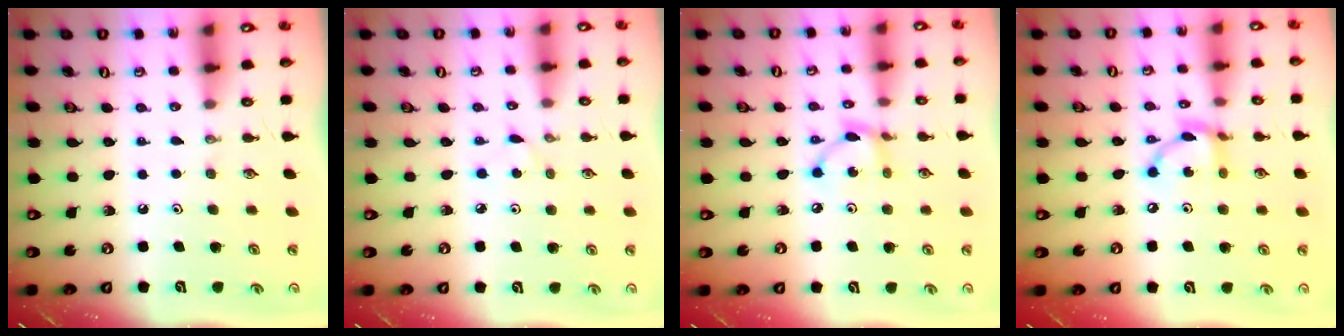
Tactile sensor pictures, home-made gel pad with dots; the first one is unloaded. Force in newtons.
{"total": 2.9, "press": 2.9, "slide": 0.1}
{"total": 5.9, "press": 5.9, "slide": 0.2}
{"total": 10.1, "press": 10.1, "slide": 0.6}